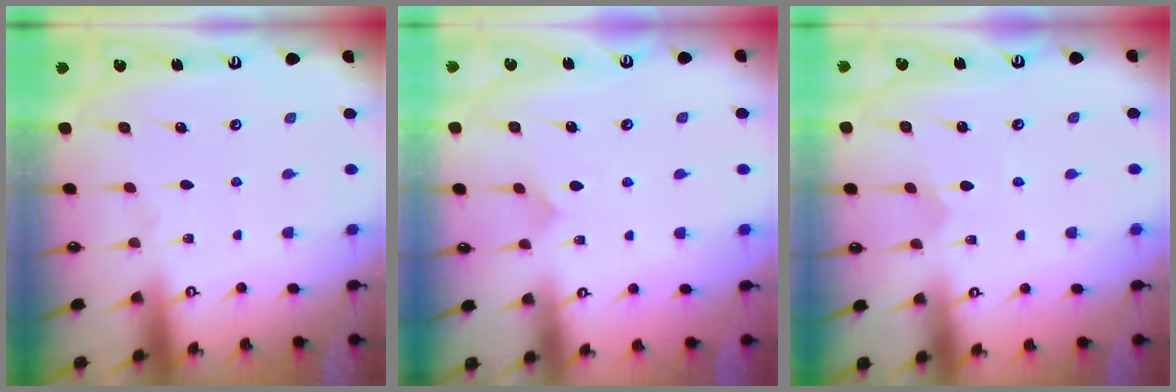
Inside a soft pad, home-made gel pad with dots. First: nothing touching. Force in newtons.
{"total": 5.9, "press": 5.9, "slide": 0.7}
{"total": 2.4, "press": 2.4, "slide": 0.2}